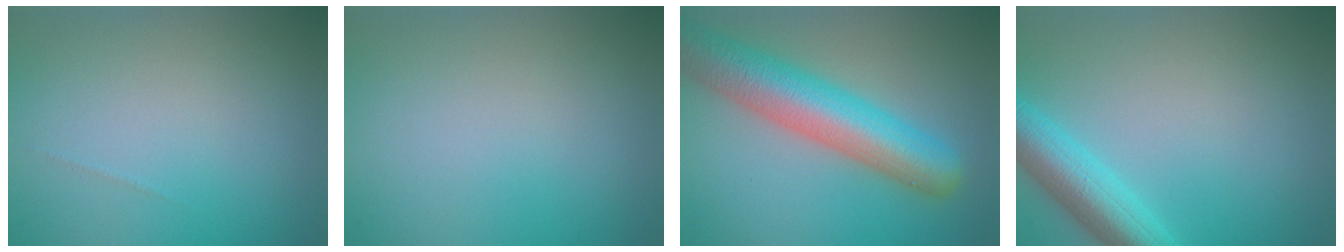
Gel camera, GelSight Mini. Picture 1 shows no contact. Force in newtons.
{"total": 0.0}
{"total": 9.0, "press": 9.0, "slide": 0.3}
{"total": 5.2, "press": 5.1, "slide": 0.2}